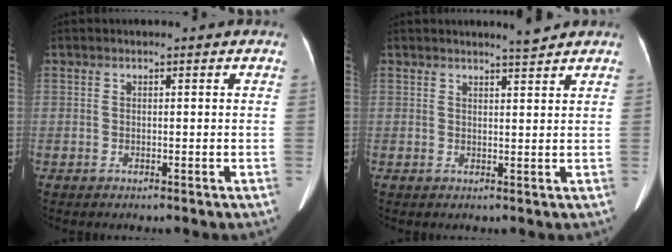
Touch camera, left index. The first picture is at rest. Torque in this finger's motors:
{"motor_torque": [-0.43, -0.28, -0.20, 0.00]}